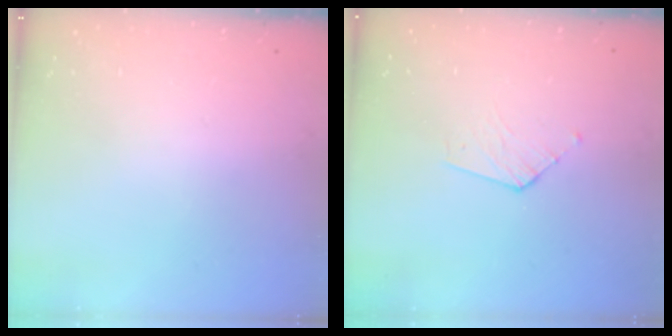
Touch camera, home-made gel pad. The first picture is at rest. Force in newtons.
{"total": 3.6, "press": 3.5, "slide": 0.3}